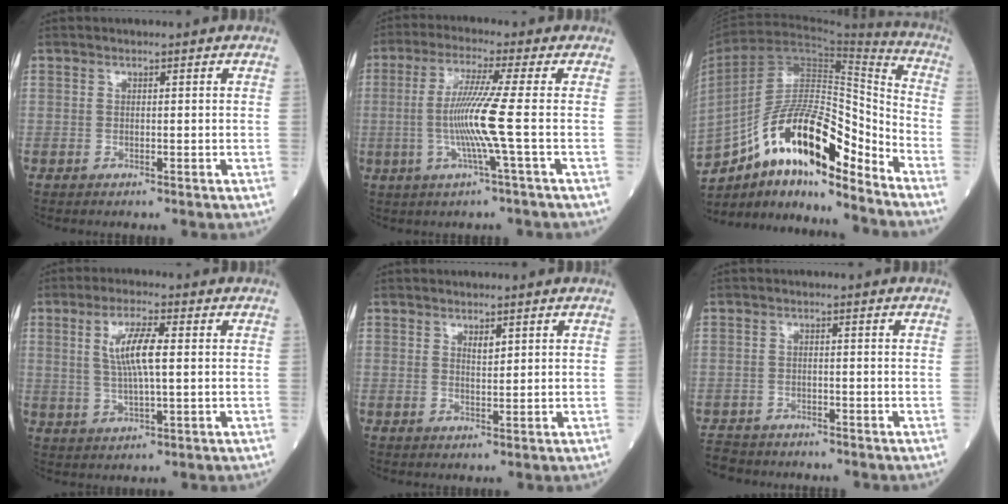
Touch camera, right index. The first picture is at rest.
{"total": 8.3, "force": [-0.9, -2.0, 8.0], "torque": [-0.165, -0.009, -0.020]}
{"total": 19.5, "force": [-12.2, 5.2, 14.2], "torque": [-0.278, 0.019, -0.215]}
{"total": 6.9, "force": [1.4, 1.0, 6.7], "torque": [-0.135, 0.005, 0.029]}
{"total": 1.4, "force": [1.0, 0.2, 1.0], "torque": [-0.019, -0.002, 0.018]}
{"total": 5.5, "force": [-5.1, 1.9, 0.5], "torque": [-0.010, -0.011, -0.087]}